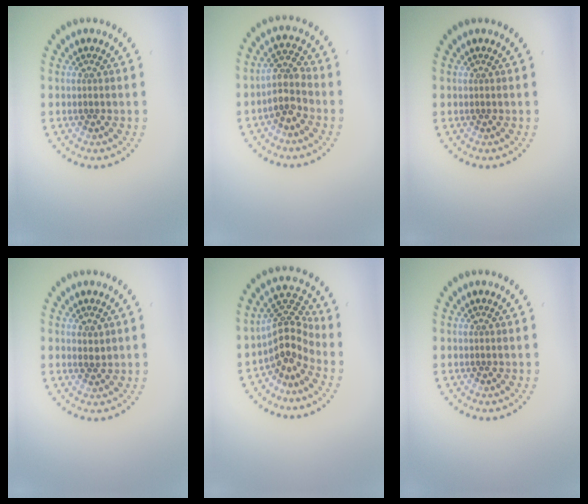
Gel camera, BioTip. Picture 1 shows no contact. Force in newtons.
{"total": 3.0, "press": 2.4, "slide": 1.8}
{"total": 0.0}
{"total": 0.6, "press": 0.5, "slide": 0.3}
{"total": 3.7, "press": 2.6, "slide": 2.6}
{"total": 0.0}